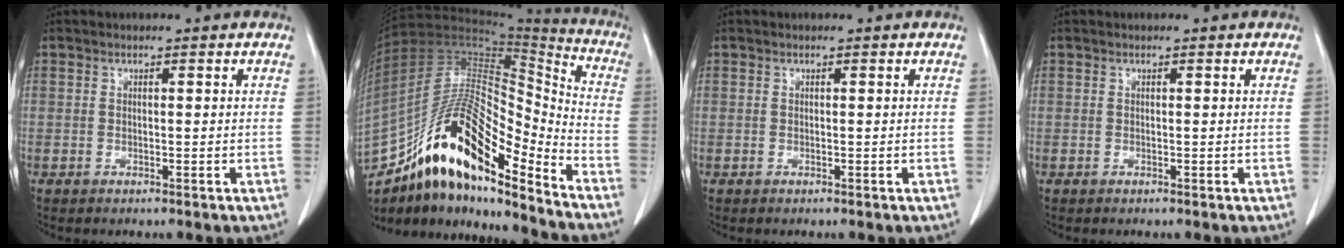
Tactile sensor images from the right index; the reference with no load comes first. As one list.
[{"total": 21.0, "force": [-13.5, 5.5, 15.1], "torque": [-0.288, 0.022, -0.233]}, {"total": 0.0}, {"total": 0.0}]